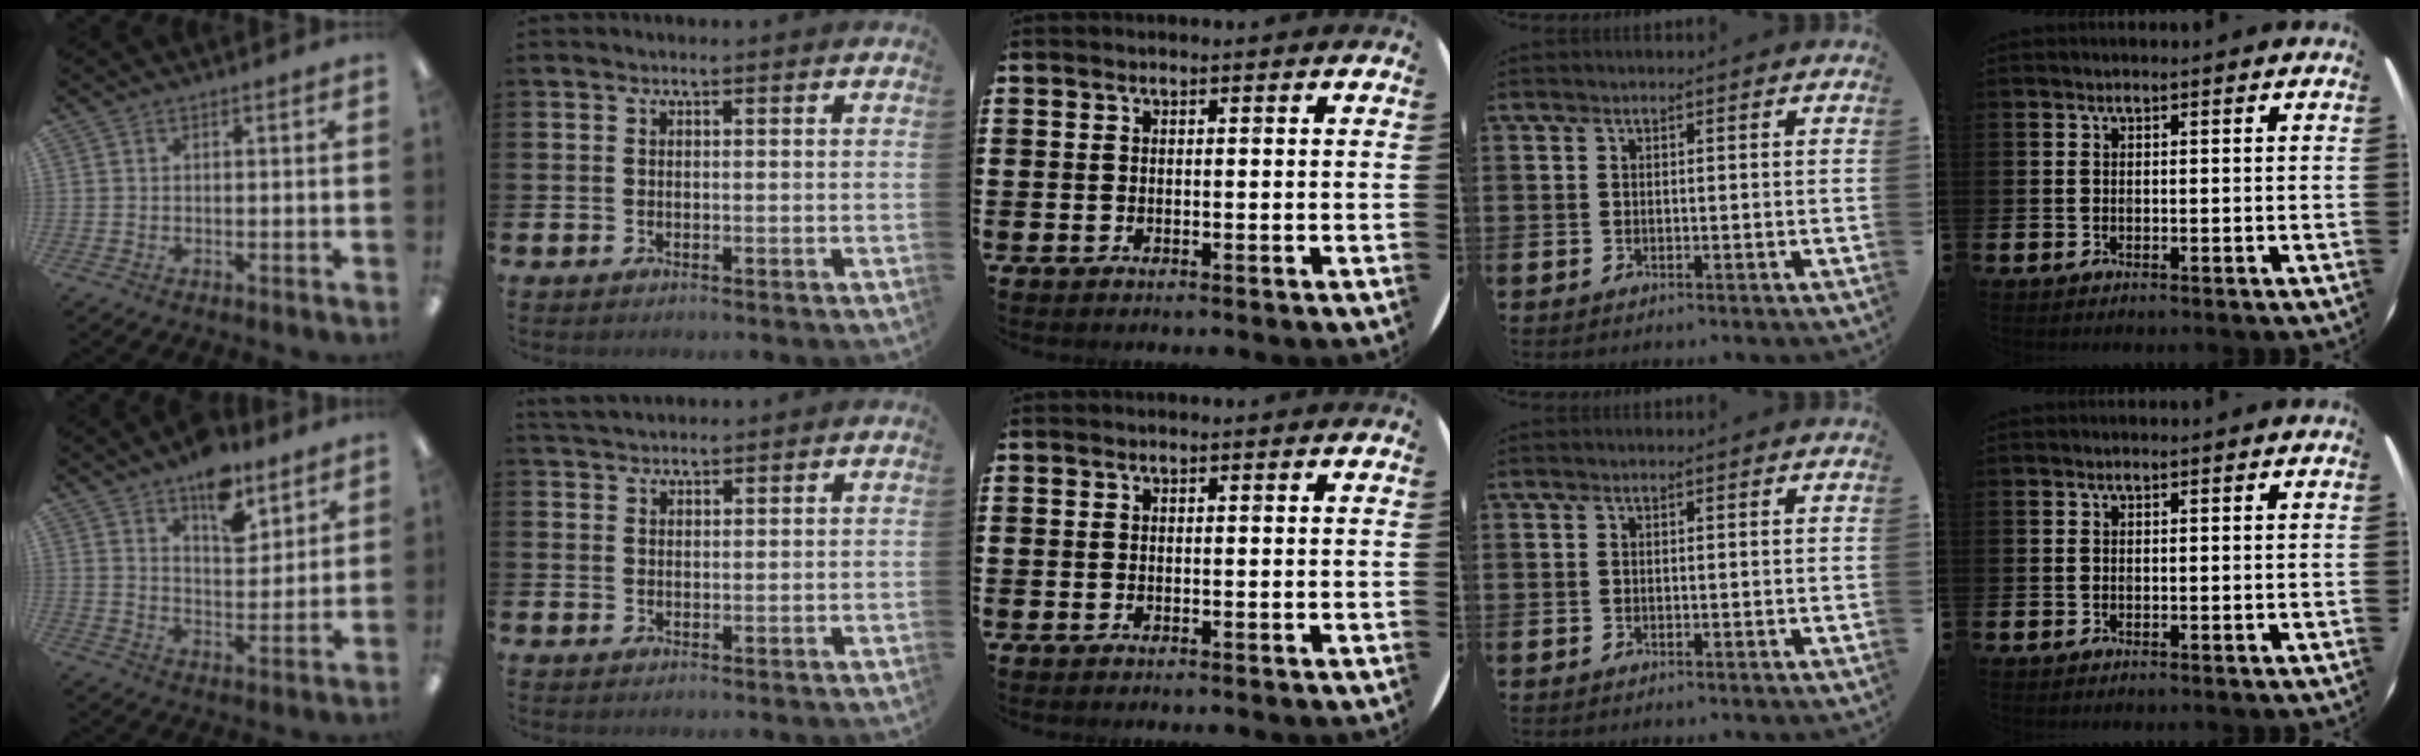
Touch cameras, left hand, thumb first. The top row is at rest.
{"thumb": {"total": 11.0, "force": [8.1, 5.1, 5.5], "torque": [-0.061, -0.051, 0.138]}, "index": {"total": 2.7, "force": [2.6, 0.6, 0.4], "torque": [-0.010, -0.006, 0.048]}}